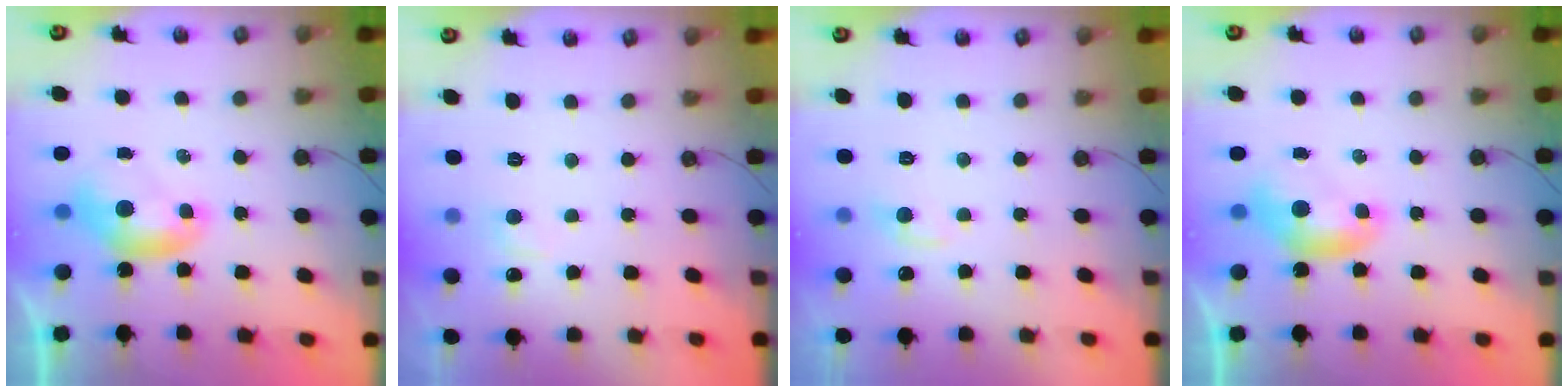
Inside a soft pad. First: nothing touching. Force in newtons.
{"total": 0.9, "press": 0.5, "slide": 0.8}
{"total": 1.0, "press": 0.9, "slide": 0.5}
{"total": 0.0}